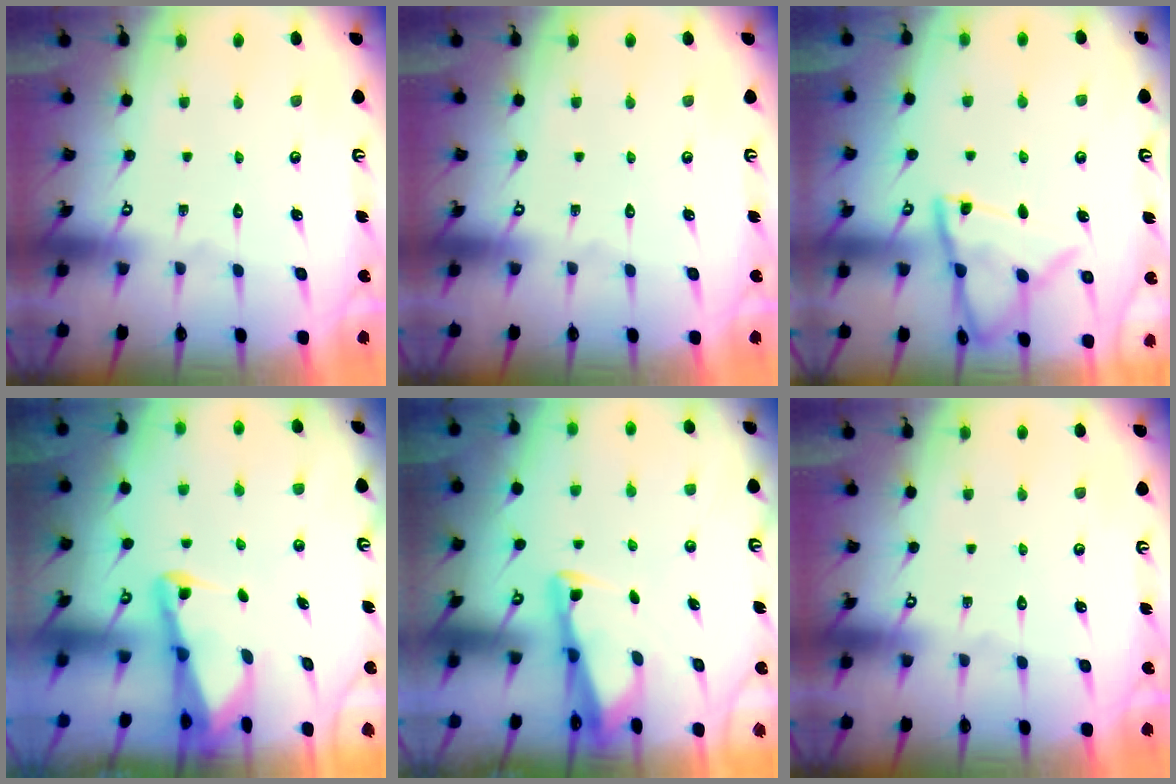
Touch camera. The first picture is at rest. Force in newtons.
{"total": 0.0}
{"total": 11.5, "press": 11.4, "slide": 0.9}
{"total": 2.5, "press": 2.4, "slide": 0.6}
{"total": 2.9, "press": 2.9, "slide": 0.3}
{"total": 0.0}